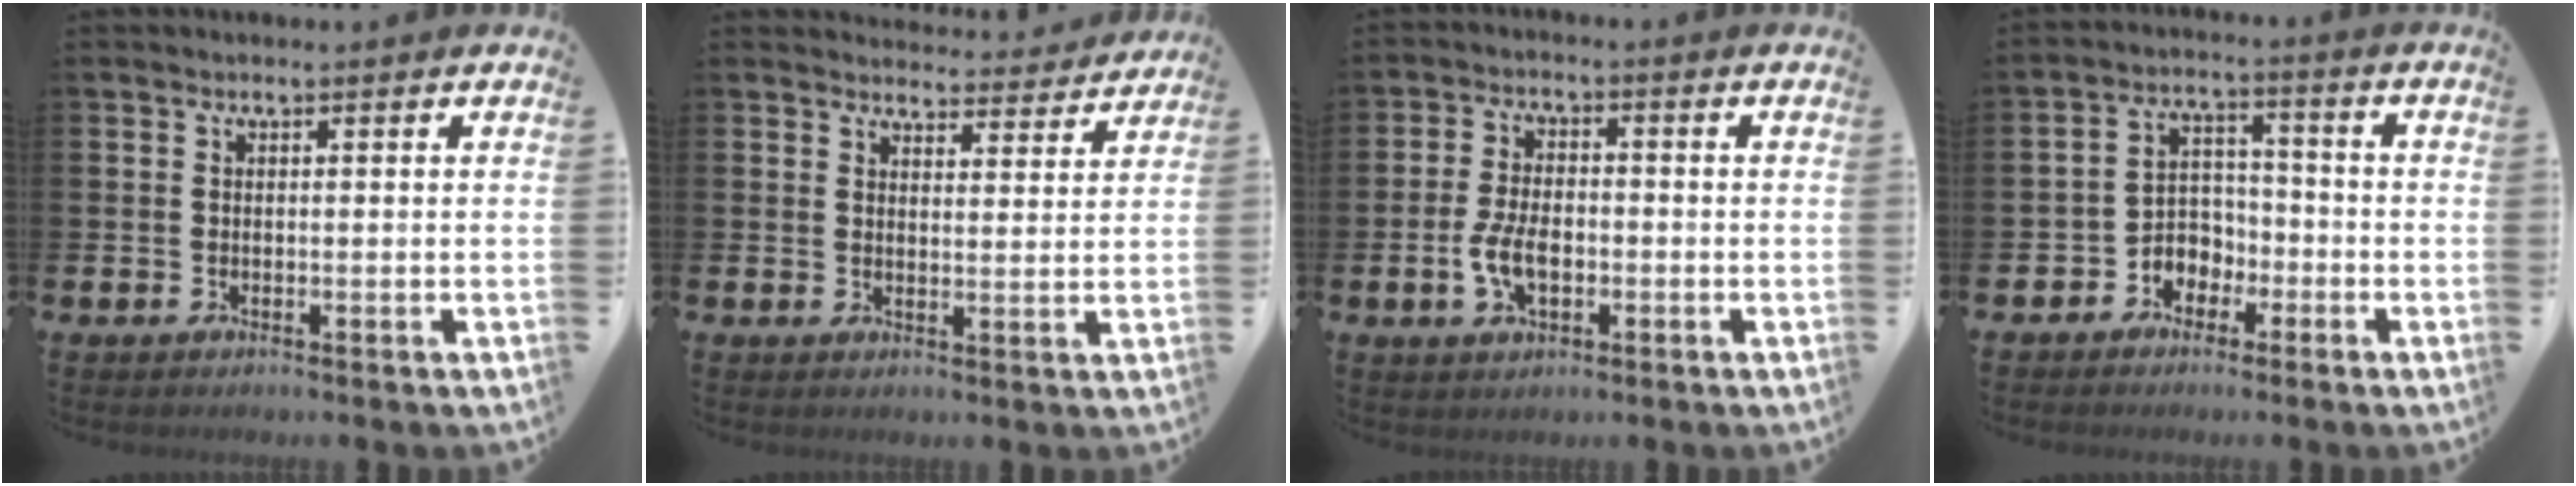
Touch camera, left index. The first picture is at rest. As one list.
[{"total": 4.0, "force": [3.9, 0.6, 0.0], "torque": [-0.003, -0.029, 0.069]}, {"total": 5.2, "force": [-1.2, 2.9, 4.1], "torque": [-0.084, 0.001, -0.024]}, {"total": 3.7, "force": [-2.0, 3.0, 0.6], "torque": [-0.030, 0.001, -0.047]}]